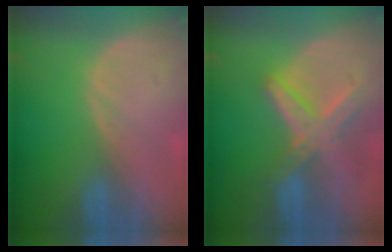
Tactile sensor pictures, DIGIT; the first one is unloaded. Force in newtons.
{"total": 8.2, "press": 7.1, "slide": 4.1}